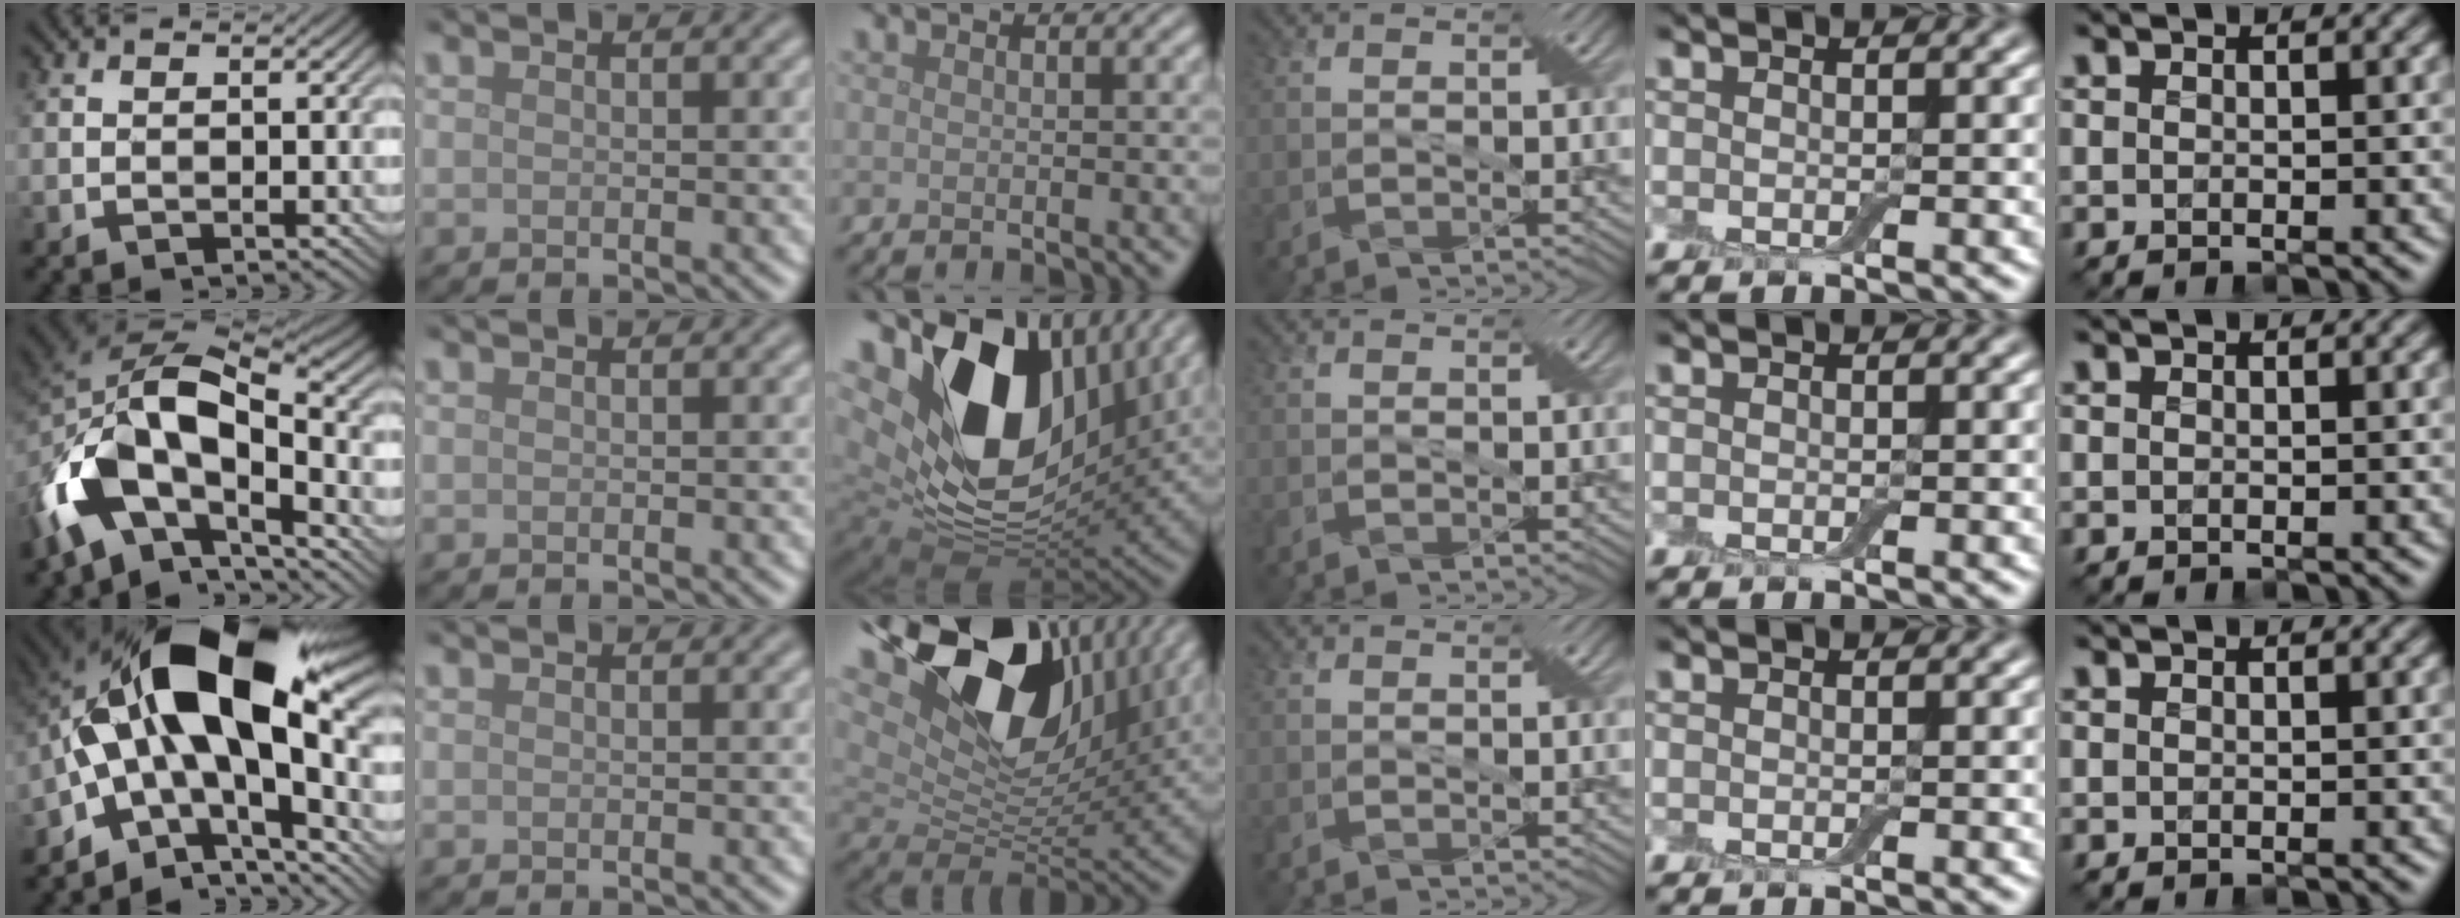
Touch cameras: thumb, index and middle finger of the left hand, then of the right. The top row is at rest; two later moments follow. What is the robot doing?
{"motion": "cut", "object": "aluminum foil"}